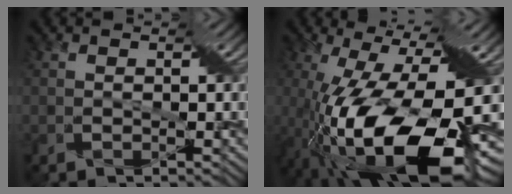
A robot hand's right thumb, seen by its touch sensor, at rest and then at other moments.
{"total": 19.2, "force": [-6.9, 6.5, 16.7], "torque": [-0.313, -0.022, -0.113]}